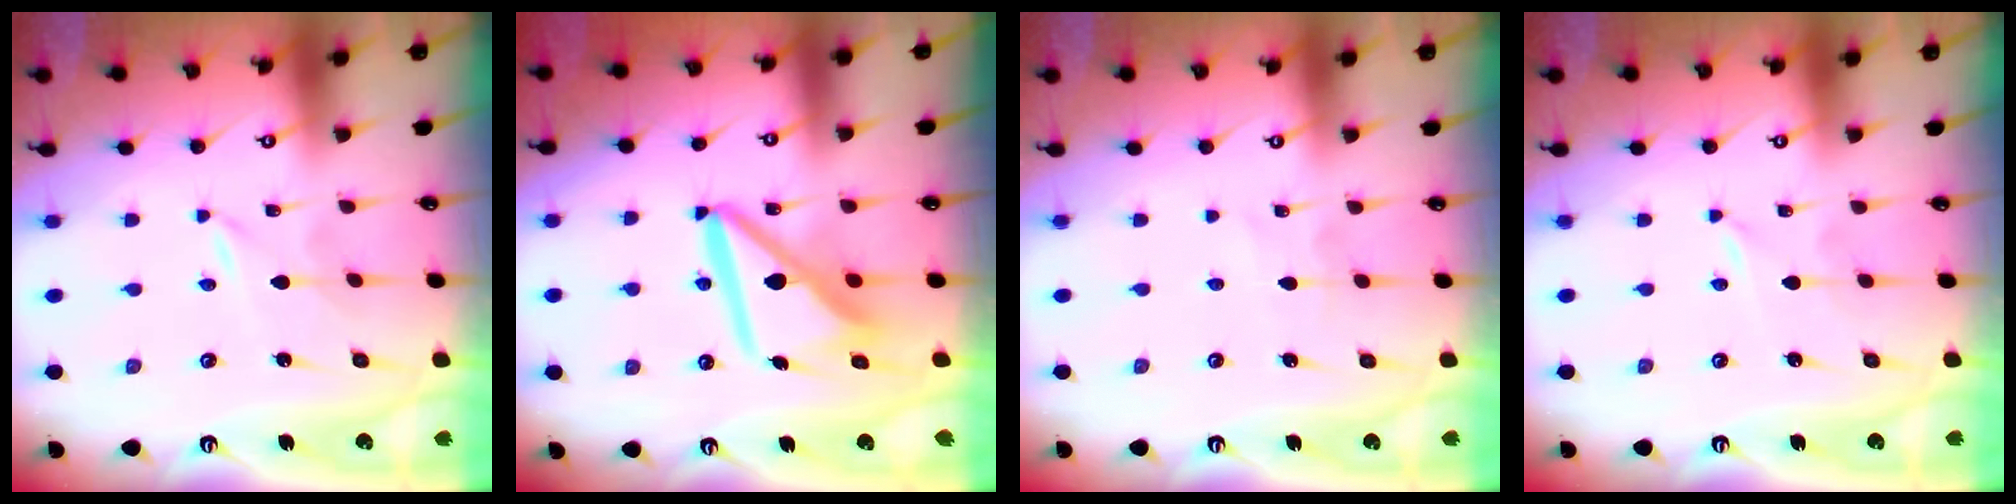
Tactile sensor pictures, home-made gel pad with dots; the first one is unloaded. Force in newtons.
{"total": 12.8, "press": 12.8, "slide": 1.3}
{"total": 1.5, "press": 1.5, "slide": 0.1}
{"total": 0.0}